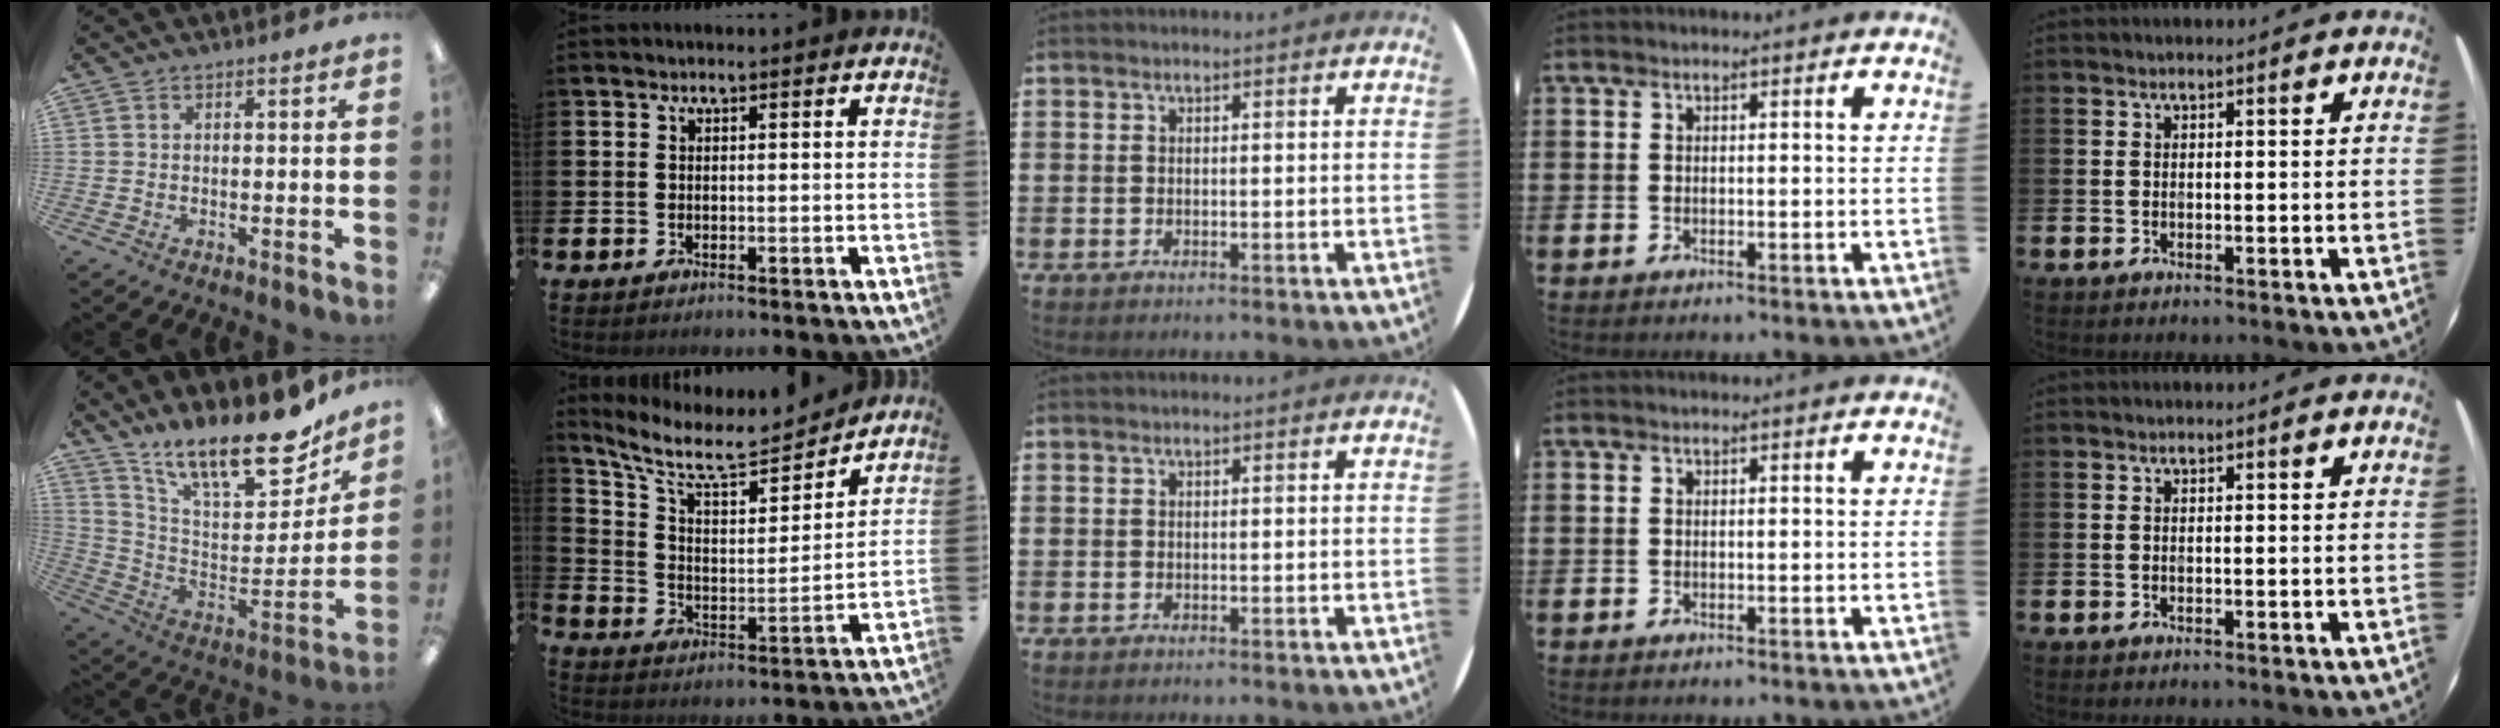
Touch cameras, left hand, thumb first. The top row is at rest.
{"thumb": {"total": 19.0, "force": [15.2, 5.6, 9.9], "torque": [-0.154, -0.124, 0.263]}, "index": {"total": 9.0, "force": [7.8, 2.9, 3.5], "torque": [-0.100, -0.053, 0.133]}}